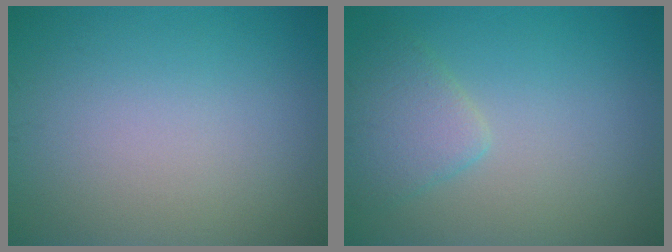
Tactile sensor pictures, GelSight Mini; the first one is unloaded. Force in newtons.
{"total": 2.7, "press": 2.7, "slide": 0.3}